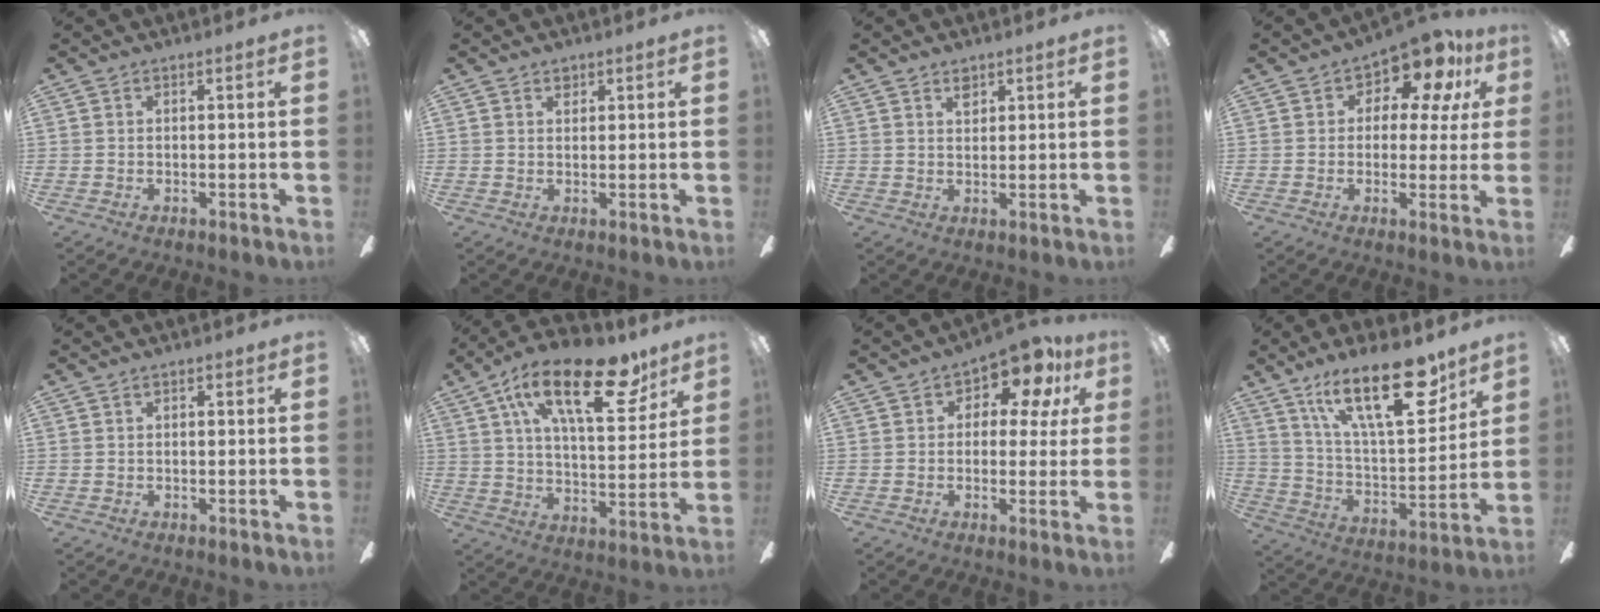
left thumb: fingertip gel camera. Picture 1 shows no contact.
{"total": 1.5, "force": [1.1, 0.9, 0.5], "torque": [-0.003, -0.002, 0.019]}
{"total": 2.5, "force": [1.8, 1.3, 1.0], "torque": [-0.006, -0.006, 0.030]}
{"total": 9.9, "force": [6.6, 5.1, 5.4], "torque": [-0.079, -0.044, 0.115]}
{"total": 0.6, "force": [0.3, 0.4, 0.2], "torque": [-0.004, 0.004, 0.005]}
{"total": 24.4, "force": [13.6, 10.5, 17.3], "torque": [-0.267, -0.056, 0.221]}
{"total": 9.0, "force": [5.1, 5.2, 5.3], "torque": [-0.075, -0.020, 0.087]}
{"total": 24.7, "force": [15.1, 9.4, 17.2], "torque": [-0.271, -0.084, 0.252]}